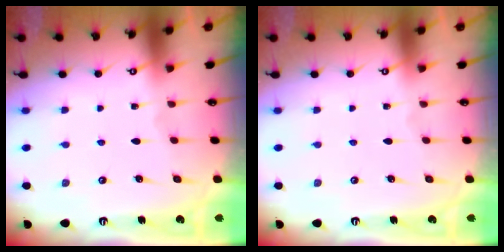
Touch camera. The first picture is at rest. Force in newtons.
{"total": 0.0}